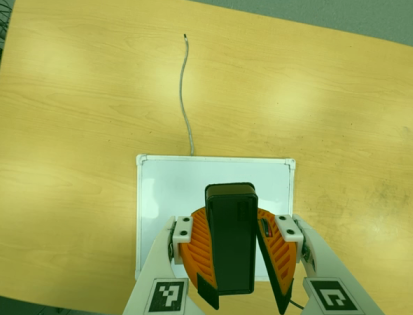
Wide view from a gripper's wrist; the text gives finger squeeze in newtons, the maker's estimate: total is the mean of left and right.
{"total": 9.2, "left": 9.7, "right": 8.7}